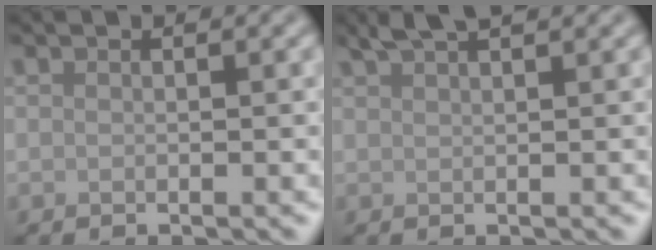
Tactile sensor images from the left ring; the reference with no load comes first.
{"total": 2.6, "force": [2.2, 0.4, 1.4], "torque": [-0.014, 0.007, 0.037]}